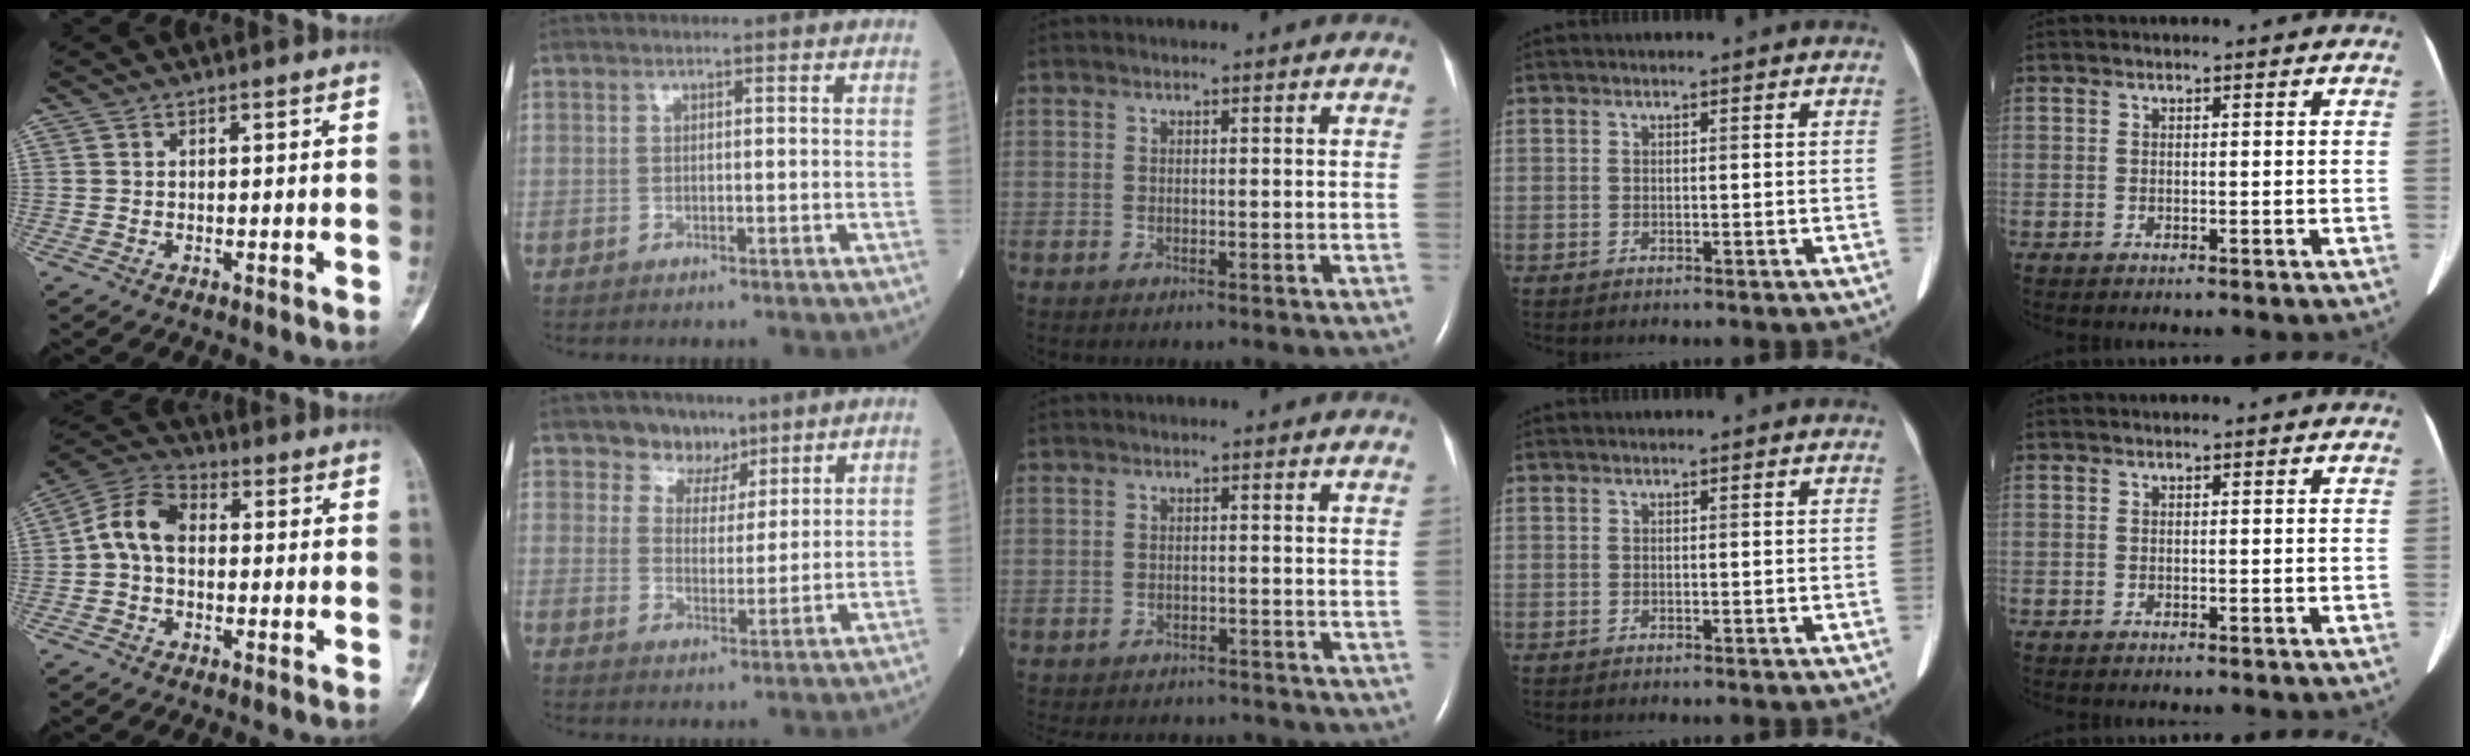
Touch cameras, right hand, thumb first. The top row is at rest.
{"thumb": {"total": 8.3, "force": [-0.2, 5.7, 6.0], "torque": [-0.104, 0.028, -0.018]}, "index": {"total": 5.7, "force": [4.2, 3.7, 0.7], "torque": [-0.007, 0.001, 0.073]}, "middle": {"total": 5.4, "force": [-5.0, 2.0, -0.1], "torque": [-0.001, 0.007, -0.057]}}